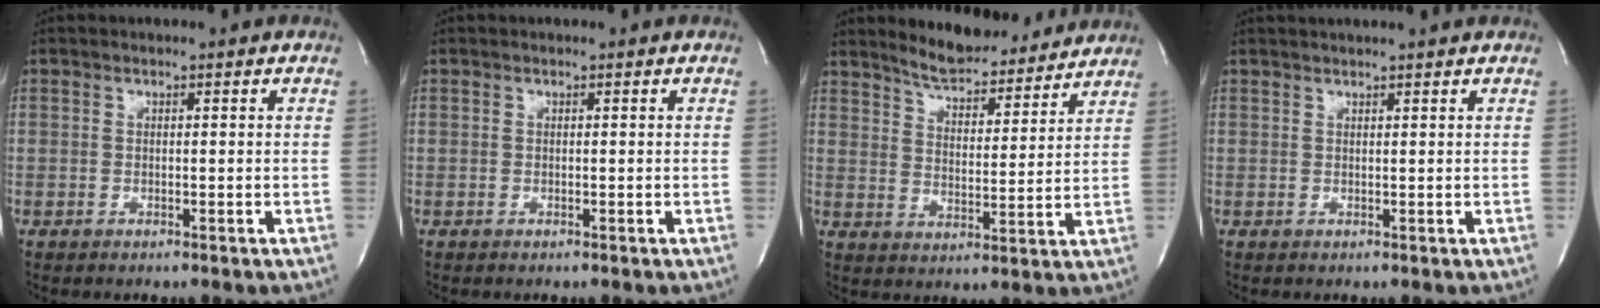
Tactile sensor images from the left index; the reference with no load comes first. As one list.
[{"total": 0.0}, {"total": 11.3, "force": [10.6, 2.4, 3.2], "torque": [-0.046, -0.005, 0.157]}, {"total": 5.6, "force": [5.1, 0.0, 2.3], "torque": [-0.033, 0.025, 0.064]}]